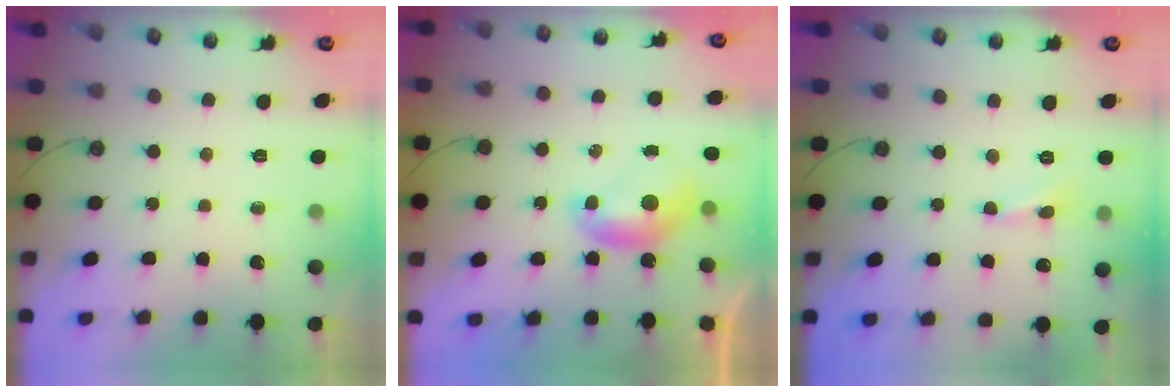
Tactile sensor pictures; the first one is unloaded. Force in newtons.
{"total": 0.0}
{"total": 1.1, "press": 1.0, "slide": 0.4}